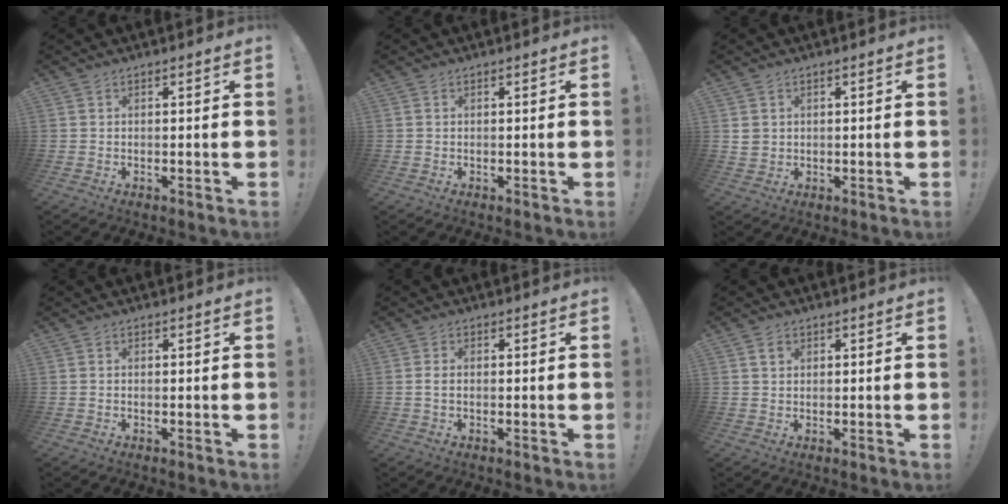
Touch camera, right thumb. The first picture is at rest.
{"total": 0.0}
{"total": 2.9, "force": [1.0, 2.5, 1.1], "torque": [-0.022, 0.003, 0.022]}
{"total": 0.0}
{"total": 1.9, "force": [-0.1, 0.9, 1.6], "torque": [-0.038, 0.008, 0.000]}
{"total": 2.1, "force": [0.8, 1.6, 1.0], "torque": [-0.010, 0.000, 0.013]}